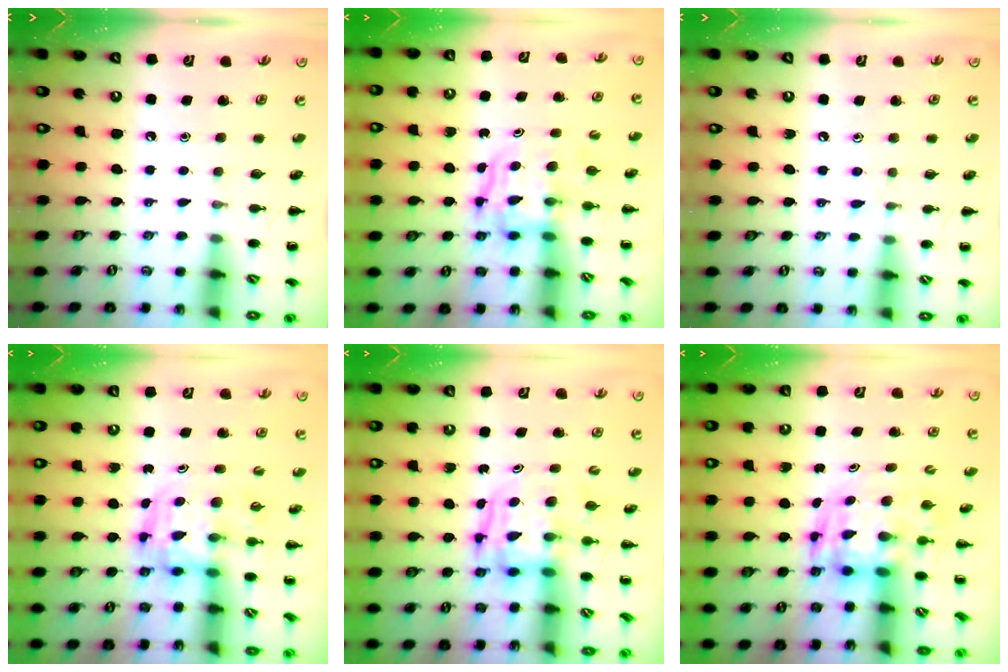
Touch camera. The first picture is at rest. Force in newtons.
{"total": 3.5, "press": 3.5, "slide": 0.3}
{"total": 4.0, "press": 3.5, "slide": 1.8}
{"total": 3.5, "press": 3.4, "slide": 0.6}
{"total": 4.0, "press": 3.9, "slide": 0.4}
{"total": 3.8, "press": 3.7, "slide": 0.7}